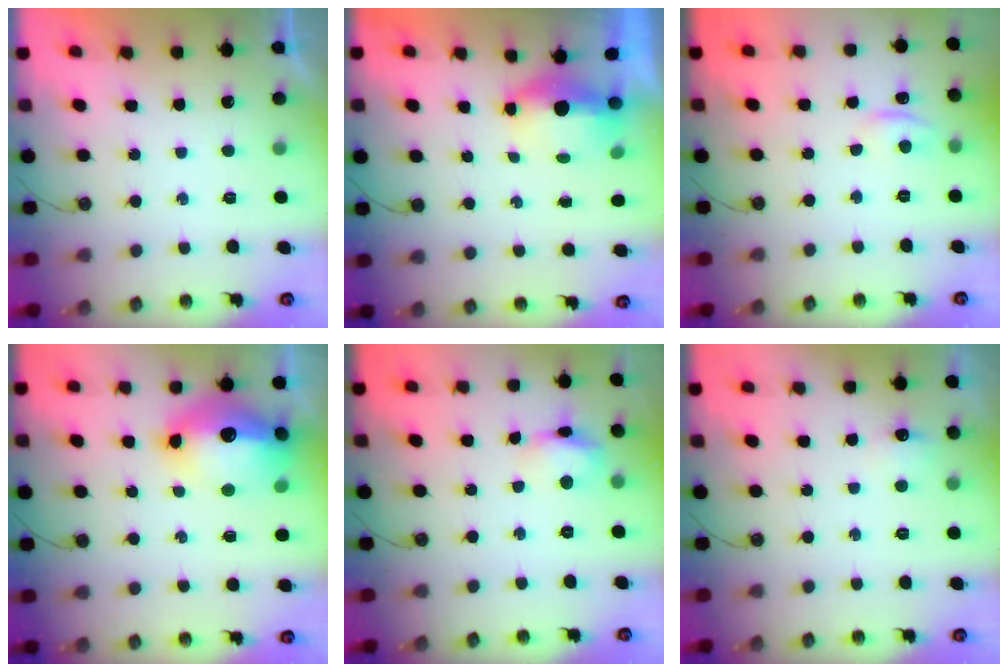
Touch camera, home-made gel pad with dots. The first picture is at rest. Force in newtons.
{"total": 7.7, "press": 5.5, "slide": 5.4}
{"total": 3.1, "press": 3.0, "slide": 0.5}
{"total": 18.5, "press": 18.0, "slide": 4.0}
{"total": 8.1, "press": 8.0, "slide": 0.9}
{"total": 5.9, "press": 5.8, "slide": 0.9}